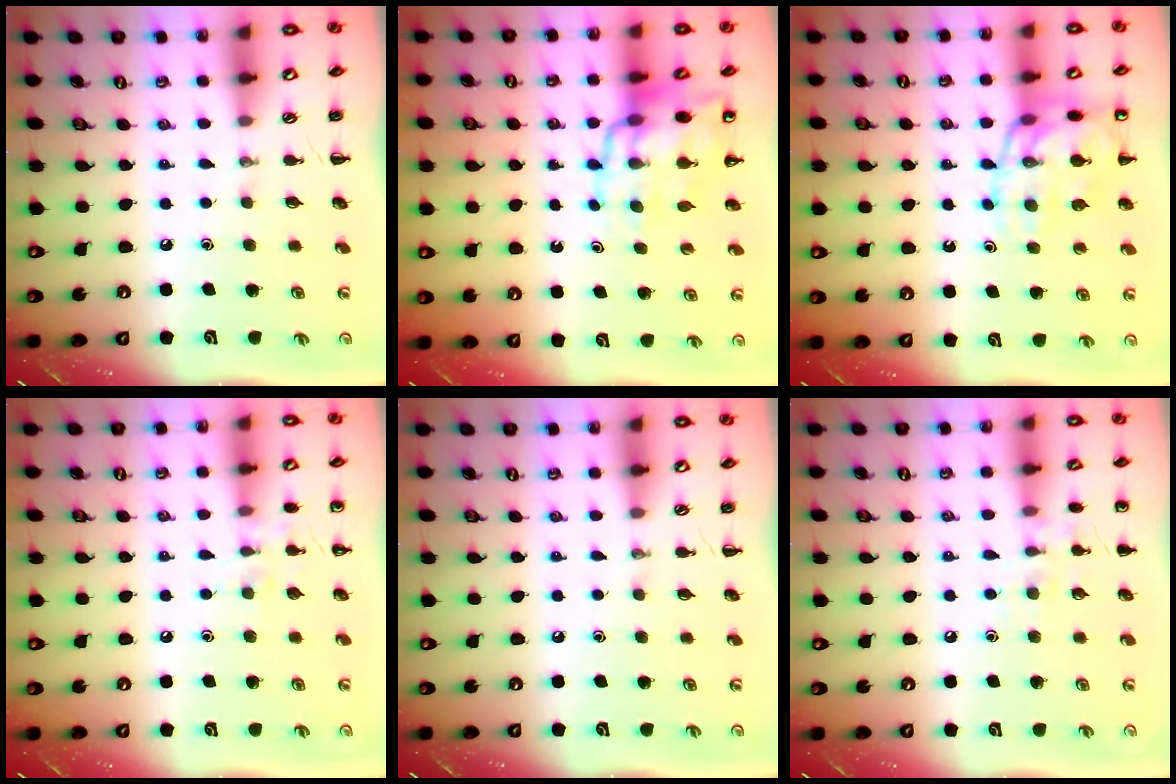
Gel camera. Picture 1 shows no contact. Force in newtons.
{"total": 14.0, "press": 13.5, "slide": 3.7}
{"total": 15.8, "press": 15.6, "slide": 2.1}
{"total": 6.4, "press": 6.1, "slide": 1.8}
{"total": 0.0}
{"total": 7.6, "press": 7.4, "slide": 1.7}